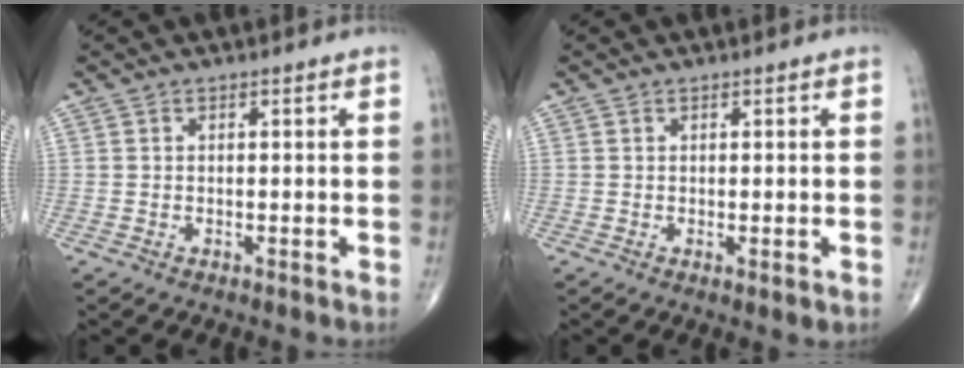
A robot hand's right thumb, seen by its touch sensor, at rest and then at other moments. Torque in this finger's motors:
{"motor_torque": [-0.35, 0.16, -0.54, -0.06, -0.20]}